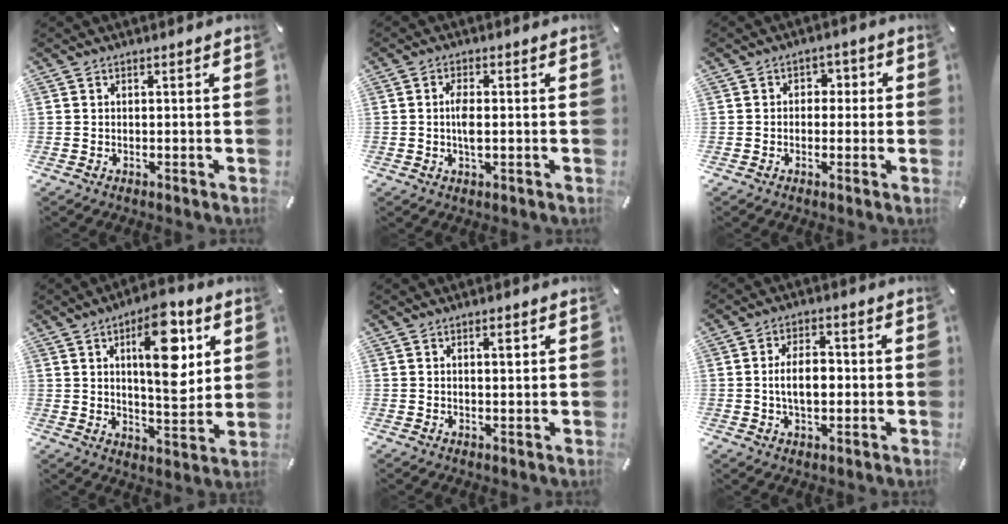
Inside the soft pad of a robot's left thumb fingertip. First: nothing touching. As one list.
[{"total": 3.9, "force": [-0.2, 1.5, 3.6], "torque": [-0.082, -0.003, -0.008]}, {"total": 3.1, "force": [-1.1, 2.6, 1.3], "torque": [-0.017, 0.011, -0.027]}, {"total": 15.6, "force": [6.1, 6.4, 12.9], "torque": [-0.185, -0.020, 0.097]}, {"total": 2.0, "force": [0.7, 0.8, 1.7], "torque": [-0.018, -0.003, 0.007]}, {"total": 7.5, "force": [-0.4, 4.5, 6.0], "torque": [-0.099, 0.004, -0.011]}]